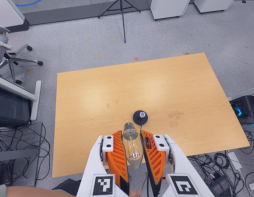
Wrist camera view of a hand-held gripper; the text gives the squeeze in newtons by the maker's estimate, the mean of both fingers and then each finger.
{"total": 22.1, "left": 24.4, "right": 19.8}